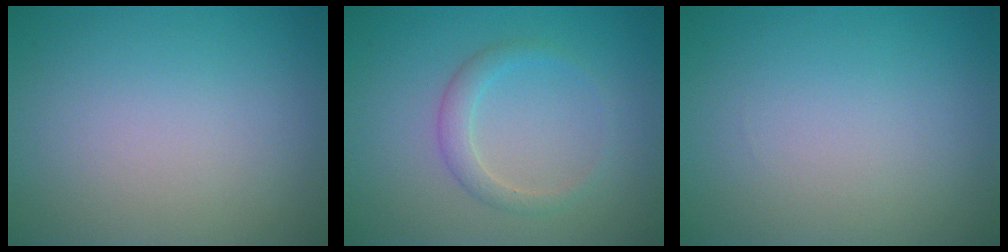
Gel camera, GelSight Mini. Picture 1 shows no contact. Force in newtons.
{"total": 1.9, "press": 1.9, "slide": 0.1}
{"total": 0.0}